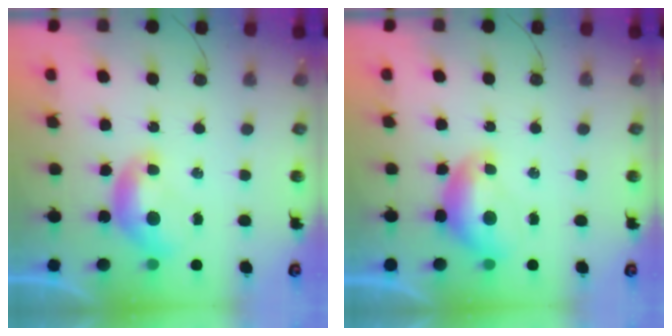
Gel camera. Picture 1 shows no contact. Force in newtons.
{"total": 0.6, "press": 0.6, "slide": 0.2}